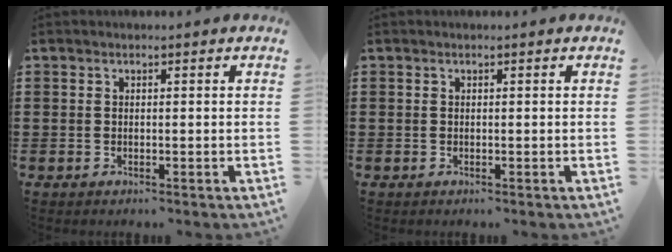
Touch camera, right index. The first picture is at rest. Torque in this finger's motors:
{"motor_torque": [0.00, 0.00, 0.00, 0.00]}